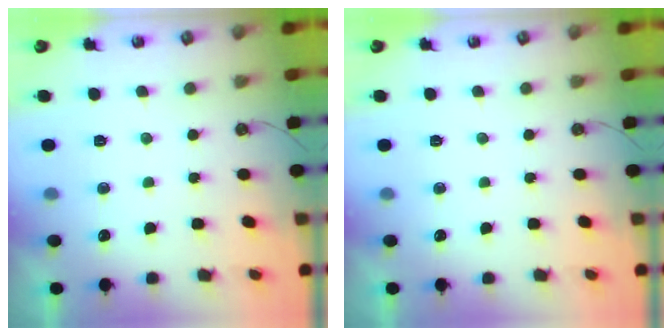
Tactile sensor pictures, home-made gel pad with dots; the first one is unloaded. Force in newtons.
{"total": 0.0}